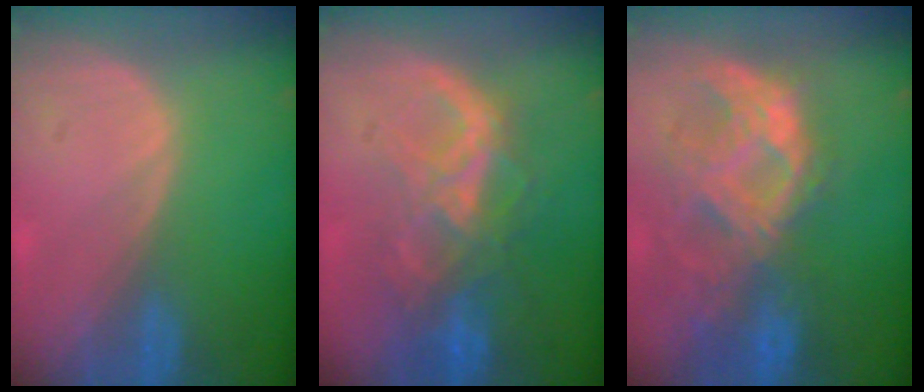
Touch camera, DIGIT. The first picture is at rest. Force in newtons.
{"total": 8.9, "press": 7.6, "slide": 4.7}
{"total": 10.1, "press": 9.0, "slide": 4.7}